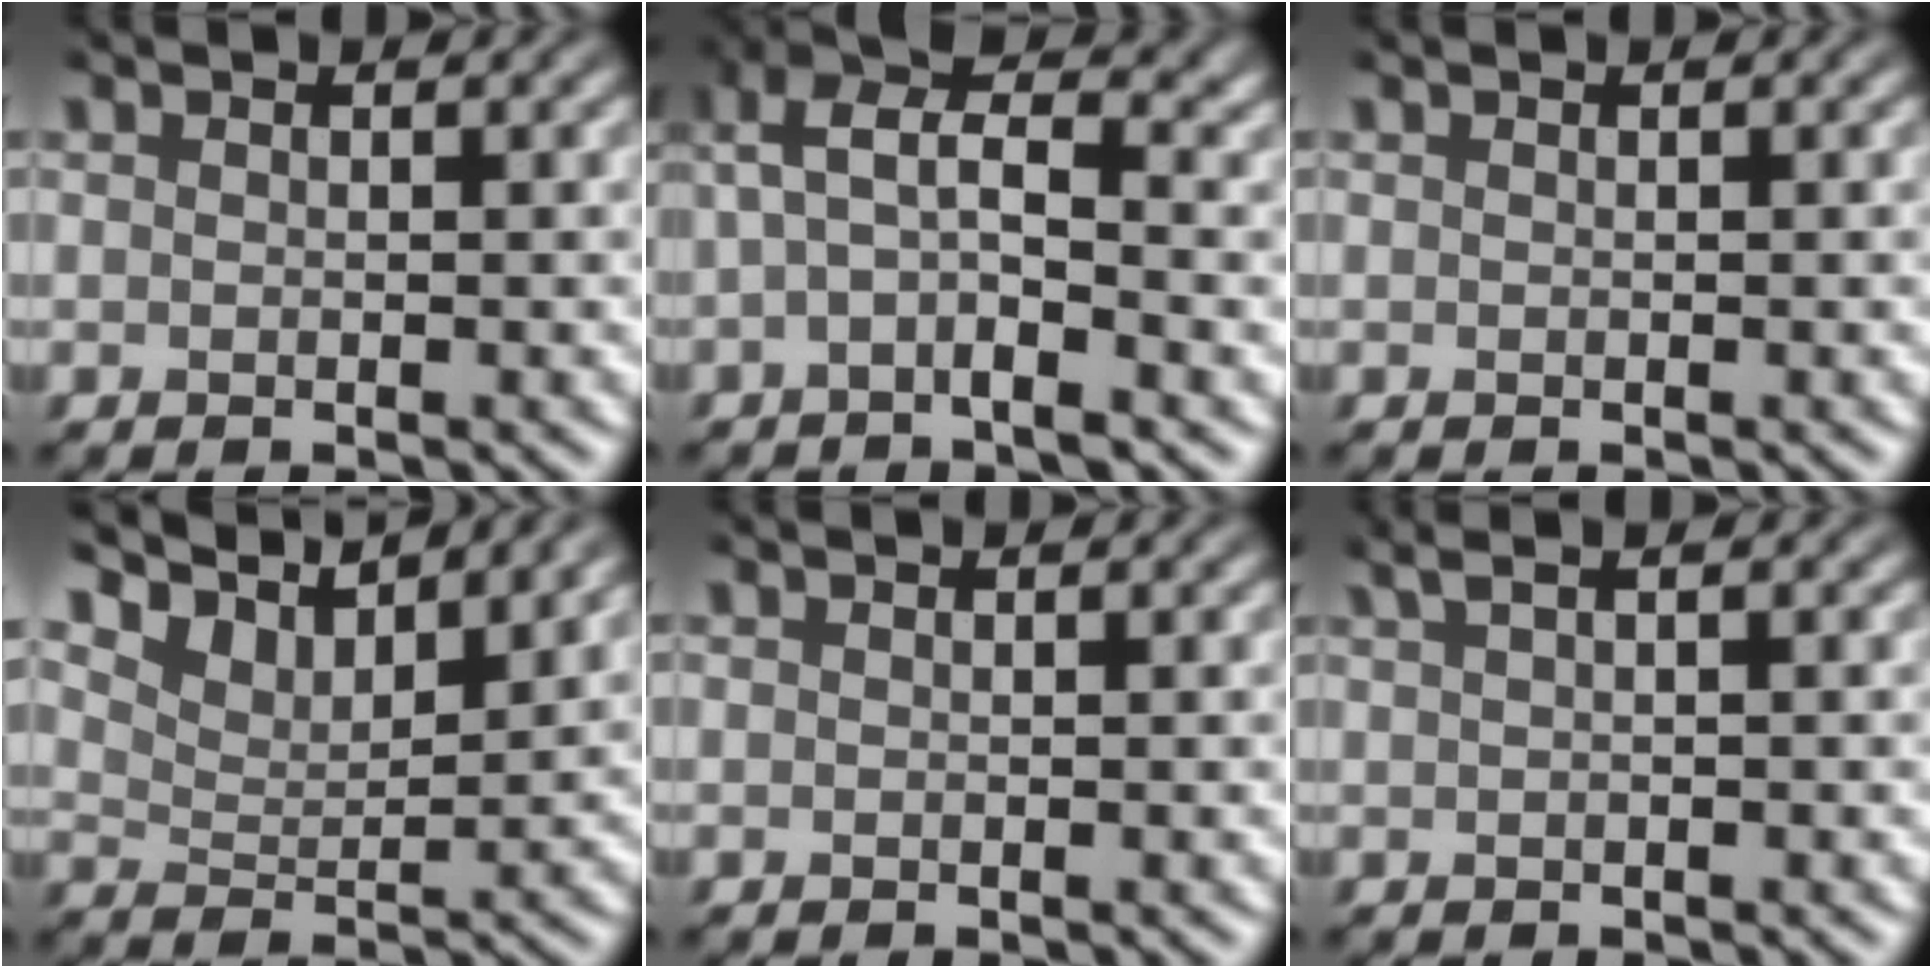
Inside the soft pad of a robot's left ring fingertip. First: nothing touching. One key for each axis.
{"total": 5.3, "fx": 0.3, "fy": 2.1, "fz": 4.8, "tx": -0.092, "ty": 0.014, "tz": -0.004}
{"total": 0.0}
{"total": 6.4, "fx": 6.0, "fy": 1.2, "fz": 2.0, "tx": -0.054, "ty": 0.004, "tz": 0.093}
{"total": 0.0}
{"total": 2.7, "fx": 1.2, "fy": 1.2, "fz": 2.1, "tx": -0.025, "ty": 0.007, "tz": 0.001}